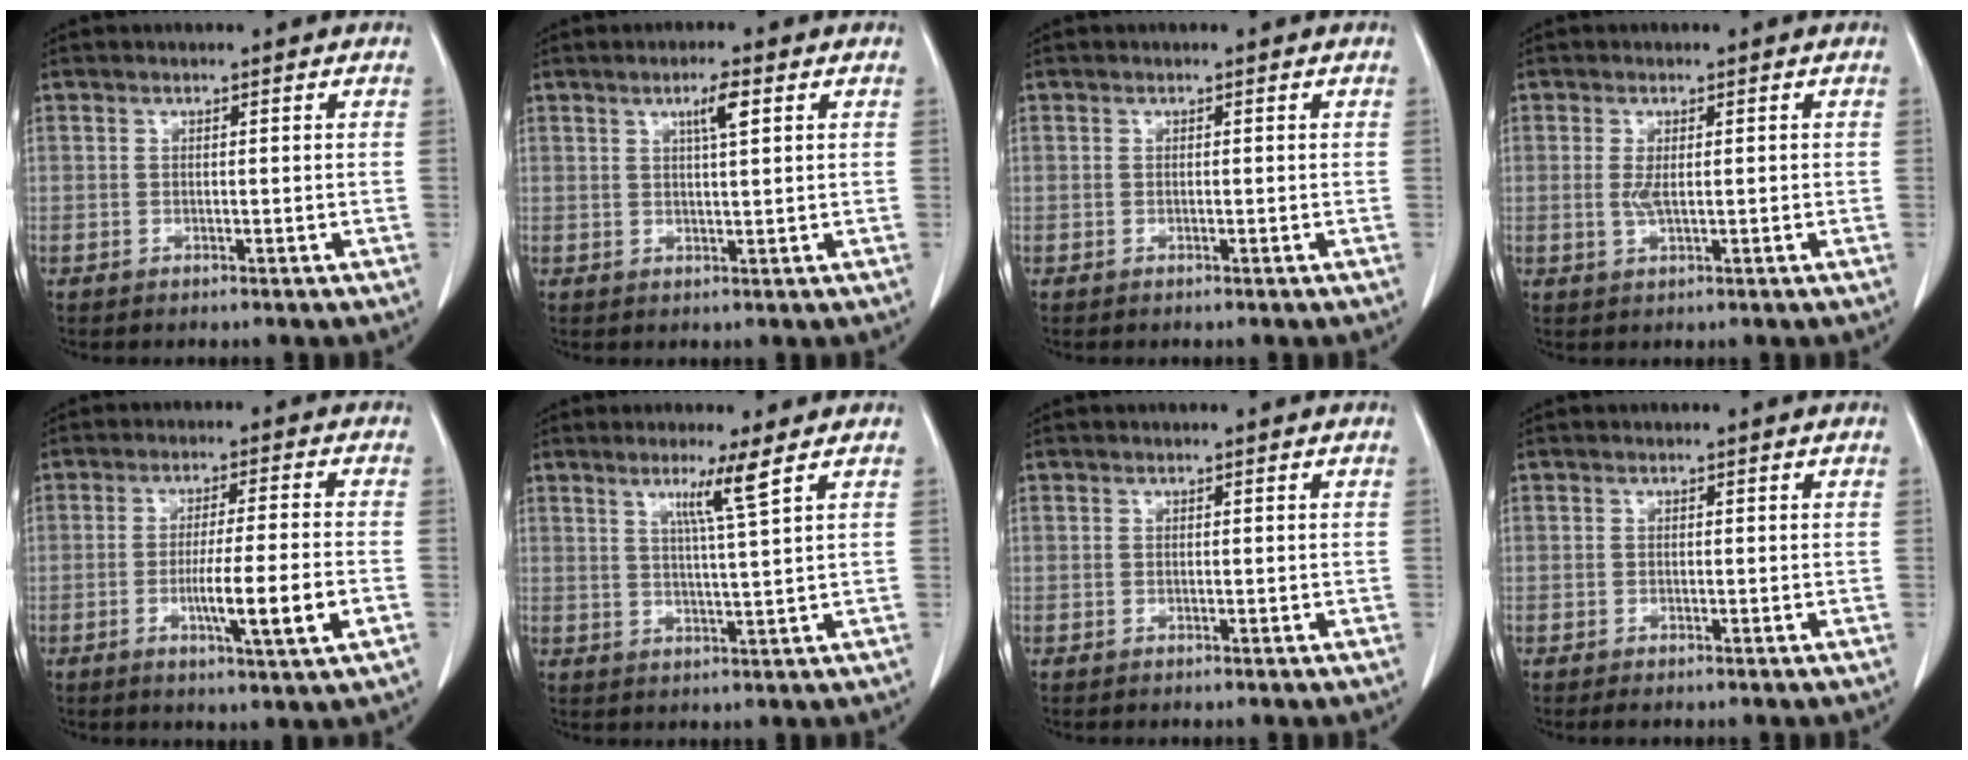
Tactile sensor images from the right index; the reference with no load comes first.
{"total": 3.3, "force": [1.5, 0.2, 2.9], "torque": [-0.051, 0.000, 0.025]}
{"total": 0.0}
{"total": 2.5, "force": [0.0, 0.8, 2.3], "torque": [-0.048, -0.002, 0.005]}
{"total": 9.2, "force": [-2.7, -0.3, 8.8], "torque": [-0.147, -0.014, -0.044]}
{"total": 4.8, "force": [2.6, -1.5, 3.8], "torque": [-0.070, -0.008, 0.049]}
{"total": 0.0}
{"total": 0.8, "force": [-0.6, 0.2, 0.5], "torque": [-0.009, -0.002, -0.006]}